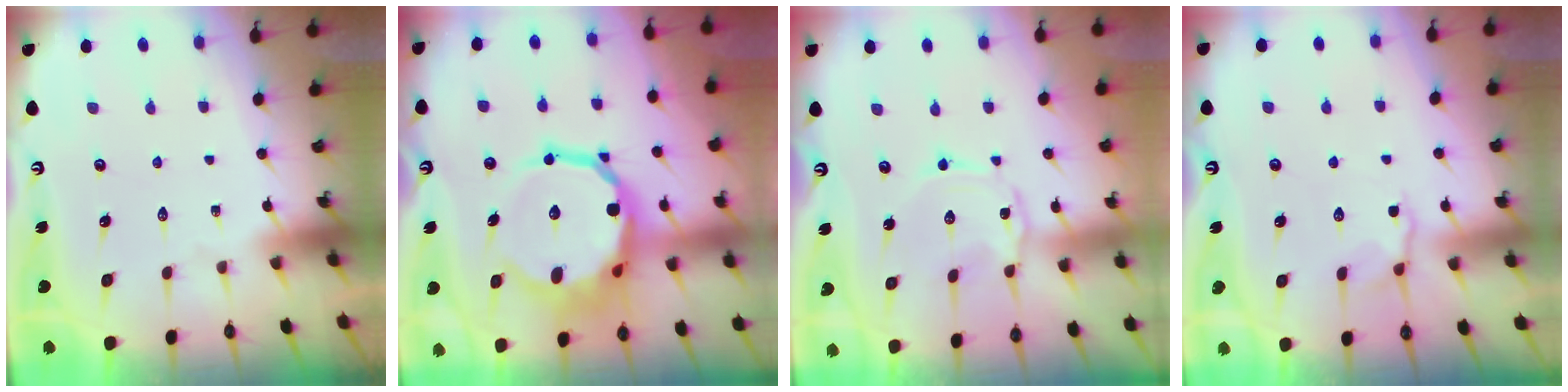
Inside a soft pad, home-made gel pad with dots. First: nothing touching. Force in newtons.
{"total": 17.0, "press": 16.5, "slide": 4.3}
{"total": 2.0, "press": 2.0, "slide": 0.2}
{"total": 4.8, "press": 4.3, "slide": 2.1}